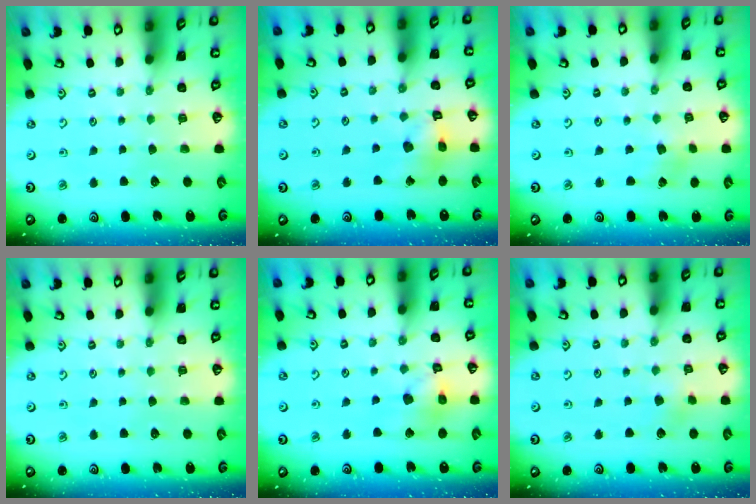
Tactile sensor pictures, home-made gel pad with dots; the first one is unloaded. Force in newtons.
{"total": 9.2, "press": 9.1, "slide": 1.1}
{"total": 3.8, "press": 3.8, "slide": 0.6}
{"total": 0.0}
{"total": 12.9, "press": 12.8, "slide": 1.8}
{"total": 3.9, "press": 3.8, "slide": 1.1}